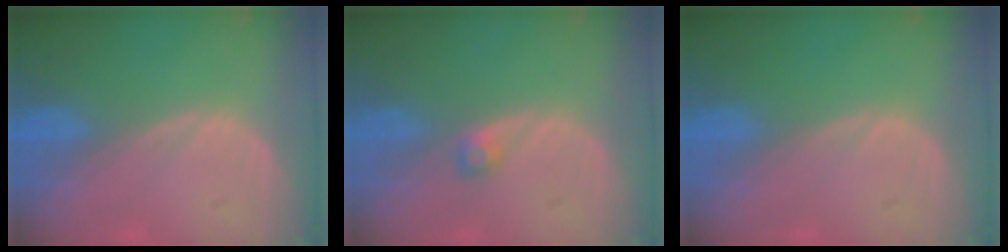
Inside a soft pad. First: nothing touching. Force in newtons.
{"total": 1.5, "press": 1.4, "slide": 0.2}
{"total": 0.0}